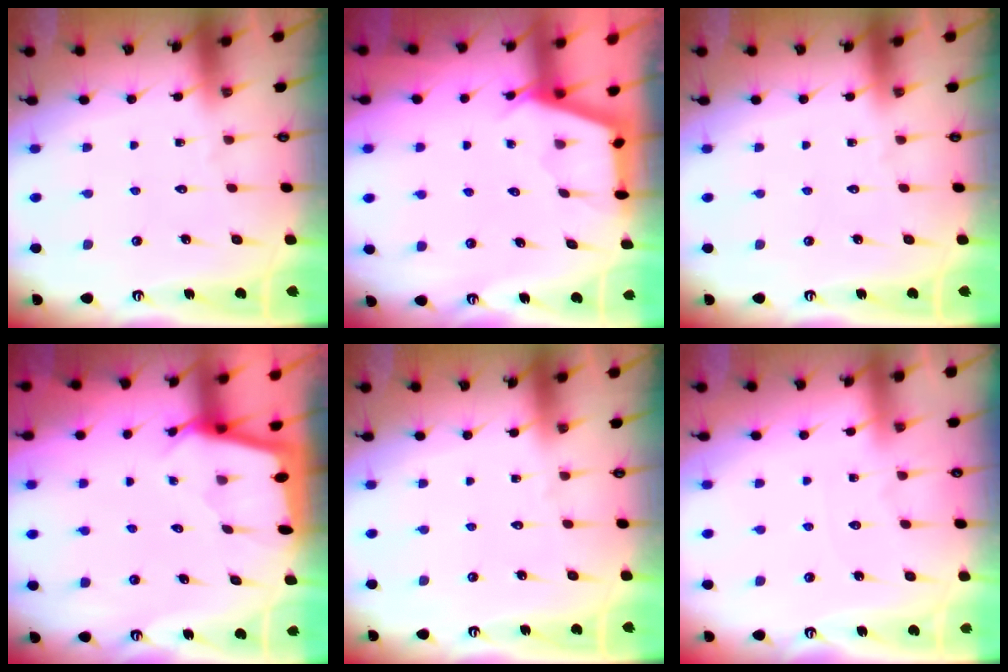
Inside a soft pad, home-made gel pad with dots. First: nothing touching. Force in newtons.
{"total": 2.8, "press": 2.8, "slide": 0.3}
{"total": 0.0}
{"total": 2.2, "press": 2.2, "slide": 0.3}
{"total": 0.0}
{"total": 1.6, "press": 1.5, "slide": 0.3}